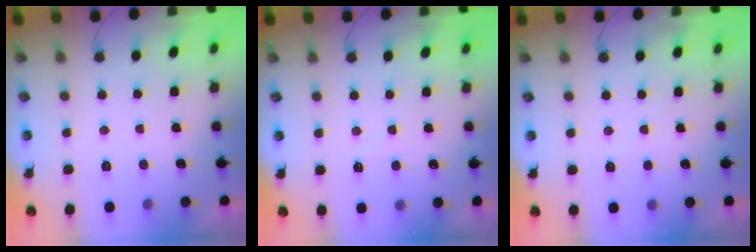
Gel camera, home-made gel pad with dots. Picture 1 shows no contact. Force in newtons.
{"total": 2.0, "press": 2.0, "slide": 0.4}
{"total": 3.9, "press": 3.9, "slide": 0.6}